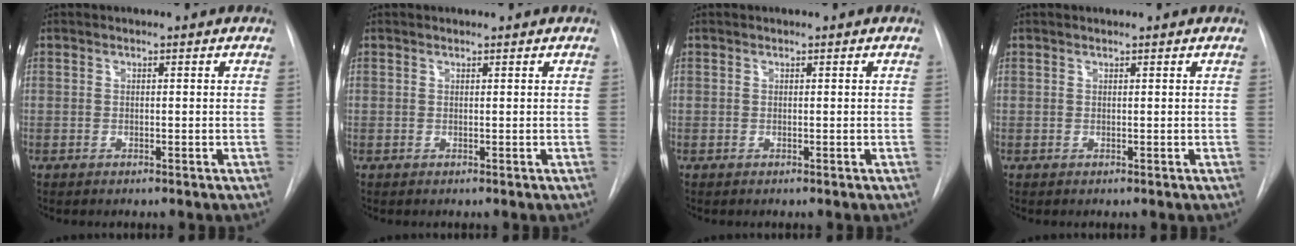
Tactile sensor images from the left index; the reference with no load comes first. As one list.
[{"total": 0.0}, {"total": 0.0}, {"total": 0.0}]